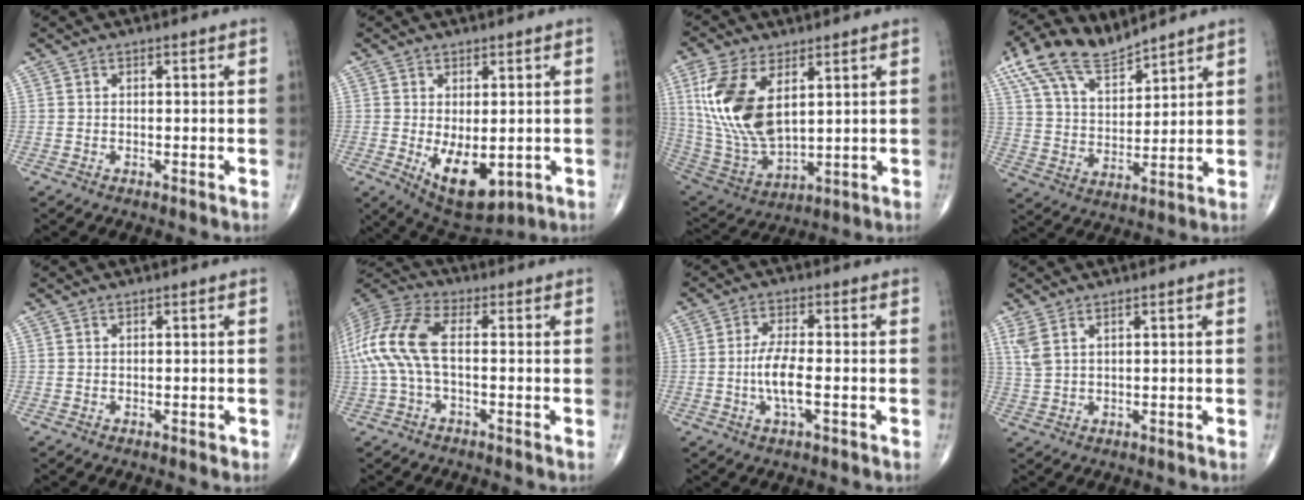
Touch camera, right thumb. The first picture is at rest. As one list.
[{"total": 9.9, "force": [-1.8, 5.1, 8.3], "torque": [-0.115, -0.015, -0.007]}, {"total": 17.2, "force": [5.2, 8.8, 13.8], "torque": [-0.282, -0.022, 0.115]}, {"total": 13.0, "force": [9.6, 5.2, 6.9], "torque": [-0.120, -0.027, 0.193]}, {"total": 0.5, "force": [0.1, 0.3, 0.4], "torque": [-0.004, 0.000, 0.003]}, {"total": 13.1, "force": [-0.2, 5.9, 11.7], "torque": [-0.277, 0.030, -0.009]}, {"total": 6.0, "force": [-1.2, 1.8, 5.7], "torque": [-0.121, 0.002, -0.025]}, {"total": 2.5, "force": [1.5, 0.9, 1.7], "torque": [-0.044, 0.003, 0.042]}]